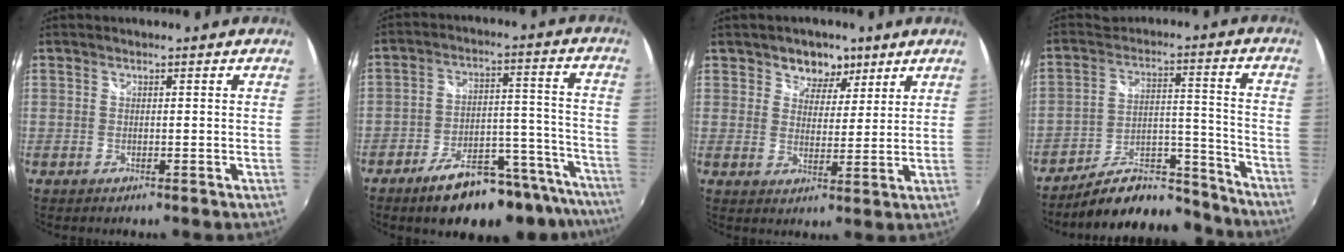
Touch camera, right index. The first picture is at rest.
{"total": 20.2, "force": [-16.0, 6.7, 10.5], "torque": [-0.144, 0.023, -0.204]}
{"total": 5.9, "force": [3.7, 4.3, 1.8], "torque": [-0.020, 0.000, 0.056]}
{"total": 16.3, "force": [-14.6, 5.9, 4.3], "torque": [-0.073, 0.039, -0.194]}